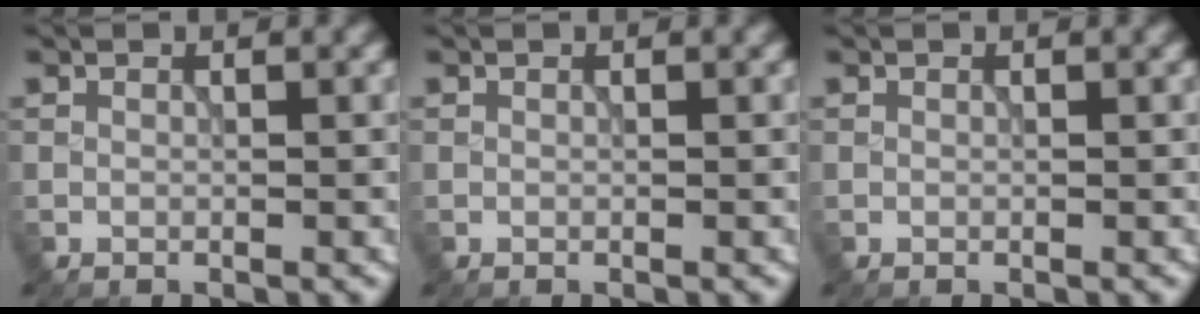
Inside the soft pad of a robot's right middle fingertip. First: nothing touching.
{"total": 0.0}
{"total": 0.0}